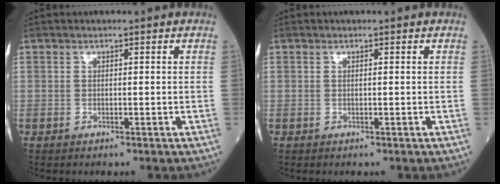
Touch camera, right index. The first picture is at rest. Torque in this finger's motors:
{"motor_torque": [0.21, -0.02, -0.03, -0.01]}